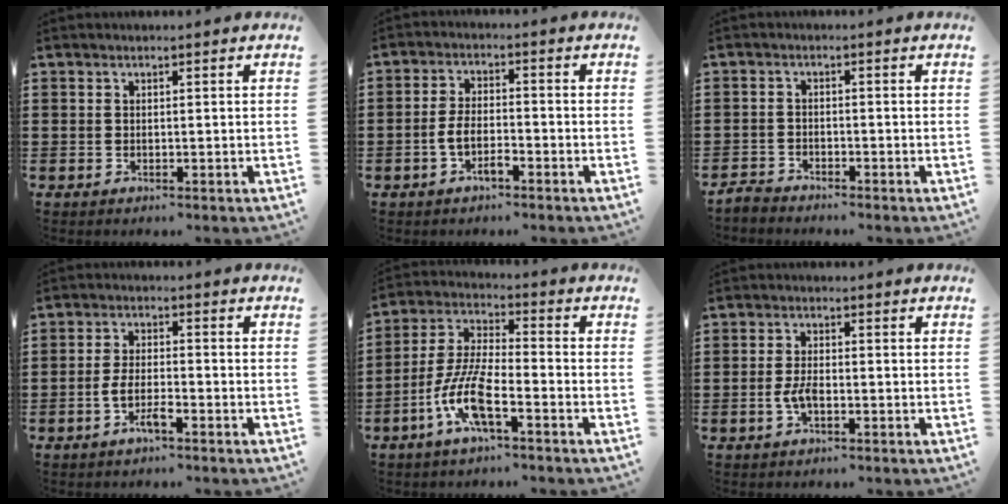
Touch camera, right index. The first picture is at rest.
{"total": 4.1, "force": [-2.0, 1.6, 3.2], "torque": [-0.078, 0.000, -0.044]}
{"total": 2.0, "force": [-1.9, 0.3, 0.0], "torque": [-0.007, 0.004, -0.042]}
{"total": 4.0, "force": [-2.0, 1.2, 3.2], "torque": [-0.076, 0.001, -0.045]}
{"total": 9.1, "force": [-4.5, 2.2, 7.7], "torque": [-0.181, -0.010, -0.087]}
{"total": 3.1, "force": [-1.0, 1.0, 2.8], "torque": [-0.066, -0.005, -0.022]}